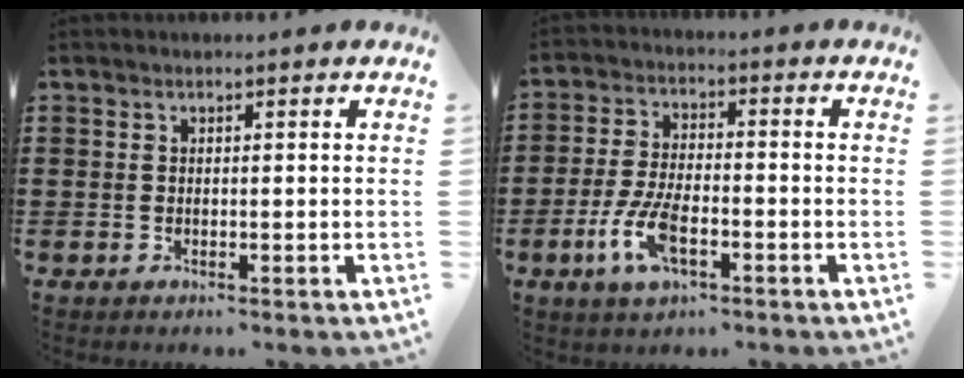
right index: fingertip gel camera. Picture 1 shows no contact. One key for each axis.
{"total": 7.8, "fx": -3.3, "fy": 3.0, "fz": 6.4, "tx": -0.151, "ty": -0.011, "tz": -0.064}